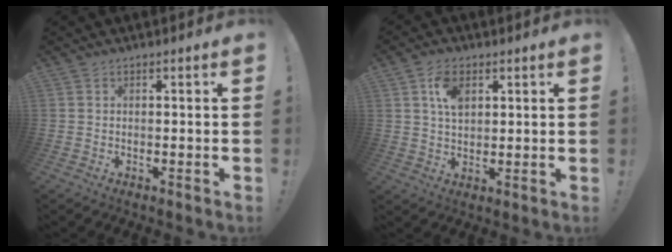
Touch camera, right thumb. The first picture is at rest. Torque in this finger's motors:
{"motor_torque": [0.23, -0.21, 0.21, 0.20, 0.10]}